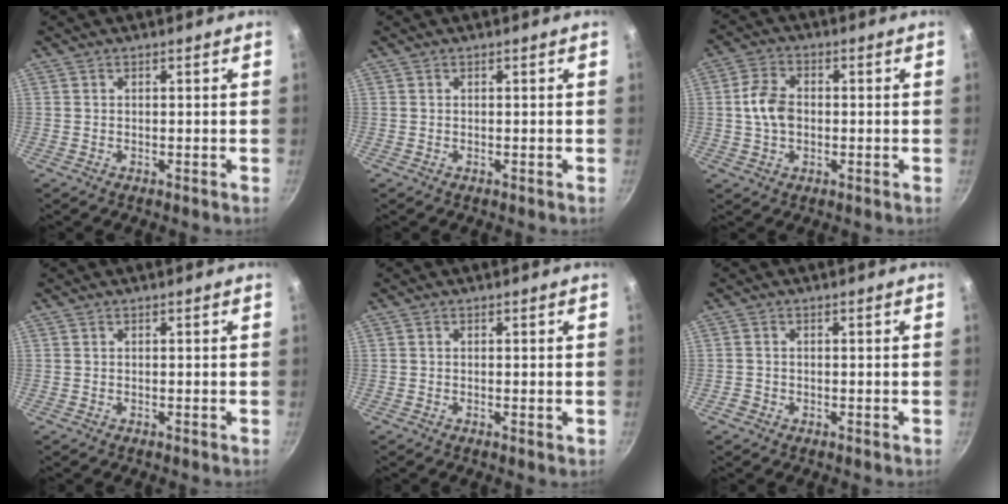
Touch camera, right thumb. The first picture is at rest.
{"total": 0.0}
{"total": 9.9, "force": [-0.3, 7.6, 6.3], "torque": [-0.094, 0.020, -0.017]}
{"total": 0.0}
{"total": 0.8, "force": [-0.1, 0.1, 0.8], "torque": [-0.013, -0.001, -0.004]}
{"total": 1.3, "force": [-0.7, 1.1, 0.4], "torque": [-0.006, 0.002, -0.012]}